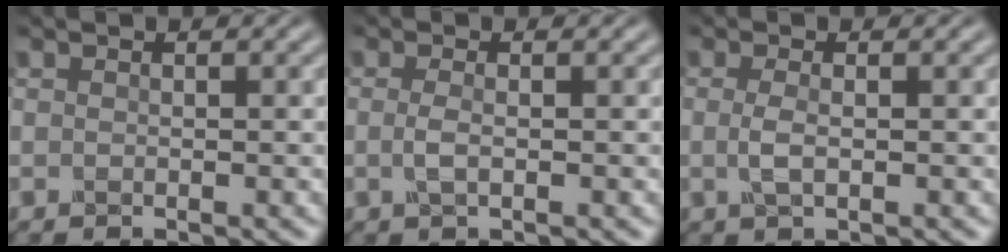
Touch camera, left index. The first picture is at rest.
{"total": 1.1, "force": [-0.1, 0.2, 1.0], "torque": [-0.035, 0.002, -0.005]}
{"total": 1.4, "force": [0.0, 0.4, 1.3], "torque": [-0.041, 0.001, -0.003]}